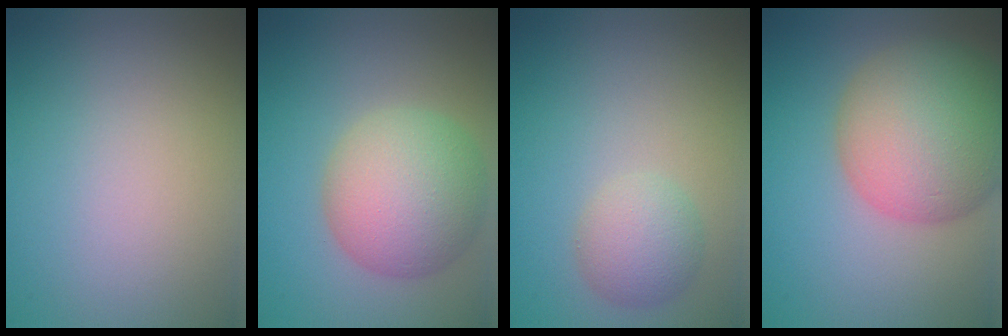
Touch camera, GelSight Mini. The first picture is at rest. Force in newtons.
{"total": 7.7, "press": 7.7, "slide": 0.4}
{"total": 2.9, "press": 2.9, "slide": 0.0}
{"total": 11.0, "press": 10.9, "slide": 0.6}